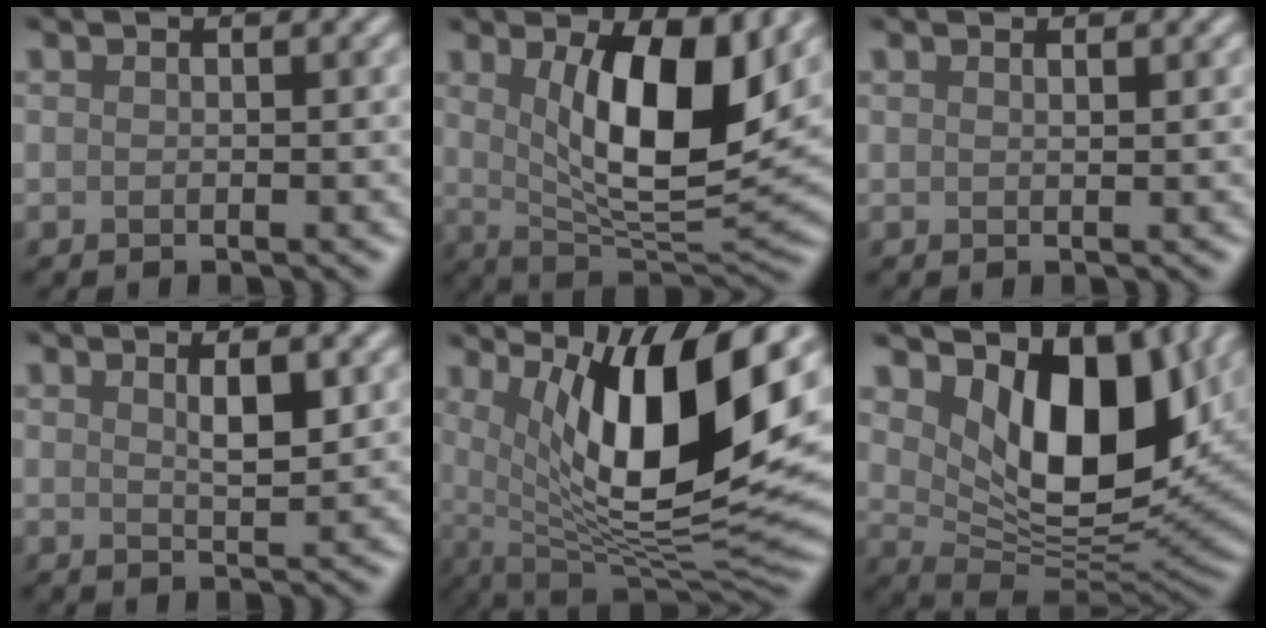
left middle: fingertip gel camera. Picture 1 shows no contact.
{"total": 9.8, "force": [2.5, 3.4, 8.9], "torque": [-0.146, -0.016, 0.048]}
{"total": 0.6, "force": [0.5, 0.1, 0.3], "torque": [0.000, 0.000, 0.009]}
{"total": 2.5, "force": [1.1, 0.6, 2.2], "torque": [-0.035, -0.001, 0.021]}
{"total": 14.0, "force": [4.6, 4.6, 12.4], "torque": [-0.190, -0.007, 0.081]}
{"total": 10.9, "force": [4.0, 5.9, 8.2], "torque": [-0.126, -0.022, 0.073]}